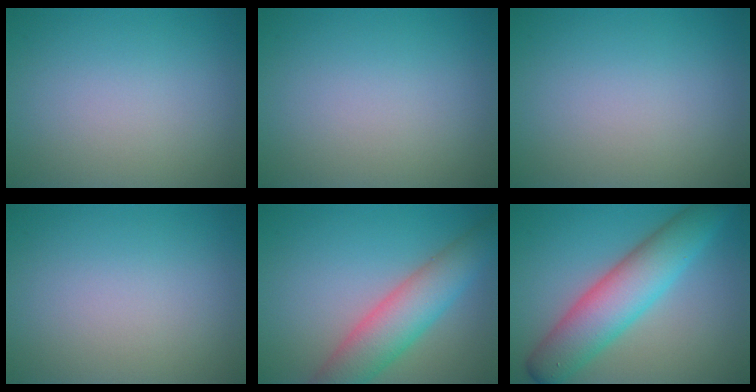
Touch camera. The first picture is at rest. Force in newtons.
{"total": 0.0}
{"total": 0.0}
{"total": 0.0}
{"total": 6.3, "press": 6.3, "slide": 0.2}
{"total": 7.5, "press": 7.5, "slide": 0.3}